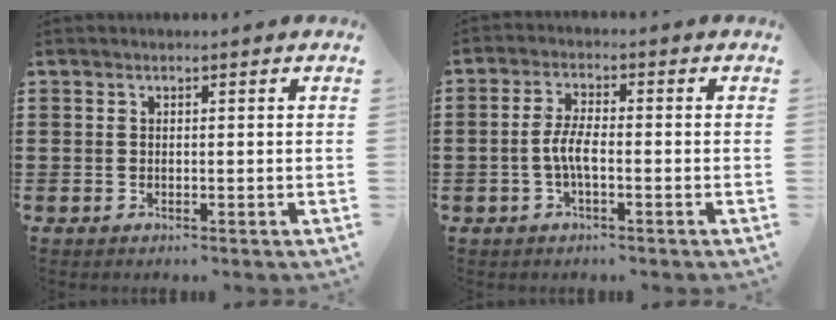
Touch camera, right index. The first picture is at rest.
{"total": 4.1, "force": [-1.1, 1.1, 3.8], "torque": [-0.089, -0.003, -0.028]}